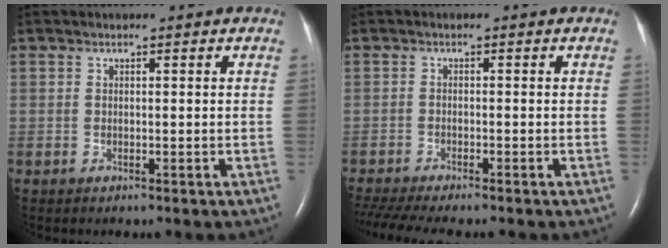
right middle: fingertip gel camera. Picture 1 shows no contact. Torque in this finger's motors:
{"motor_torque": [0.80, -0.66, 0.06, 0.02]}